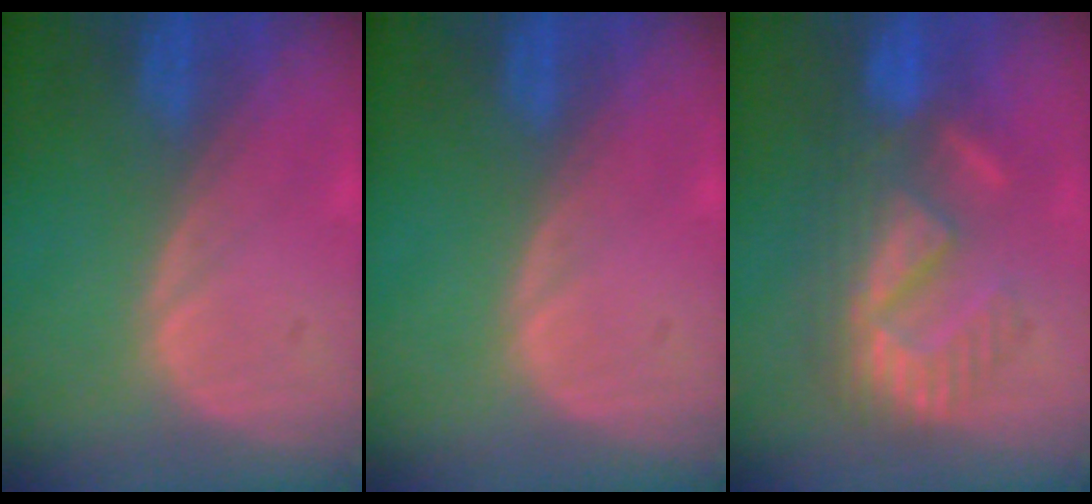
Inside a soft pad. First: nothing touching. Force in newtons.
{"total": 0.0}
{"total": 8.7, "press": 8.5, "slide": 1.6}